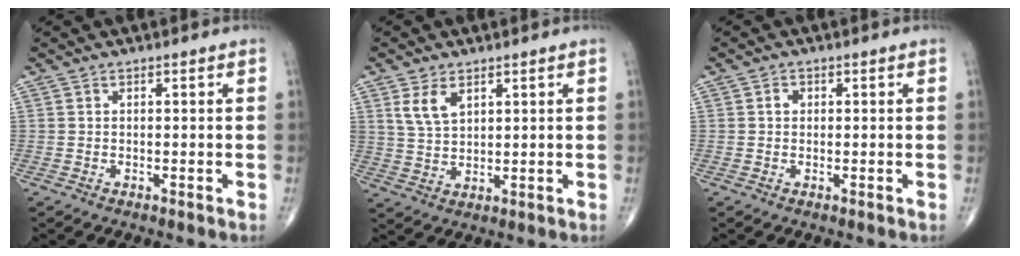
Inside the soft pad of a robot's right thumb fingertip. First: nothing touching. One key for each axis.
{"total": 5.3, "fx": 2.7, "fy": 3.0, "fz": 3.5, "tx": -0.060, "ty": -0.013, "tz": 0.060}
{"total": 1.3, "fx": 0.3, "fy": 1.1, "fz": 0.7, "tx": -0.008, "ty": 0.004, "tz": 0.004}